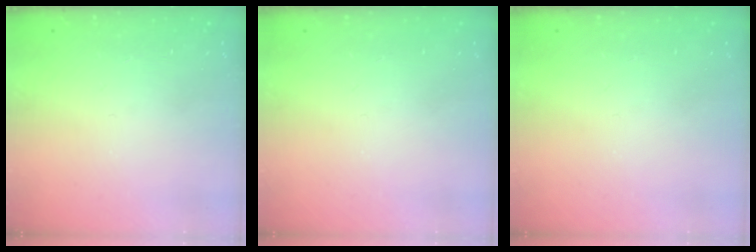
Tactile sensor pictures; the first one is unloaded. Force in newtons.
{"total": 0.0}
{"total": 0.0}